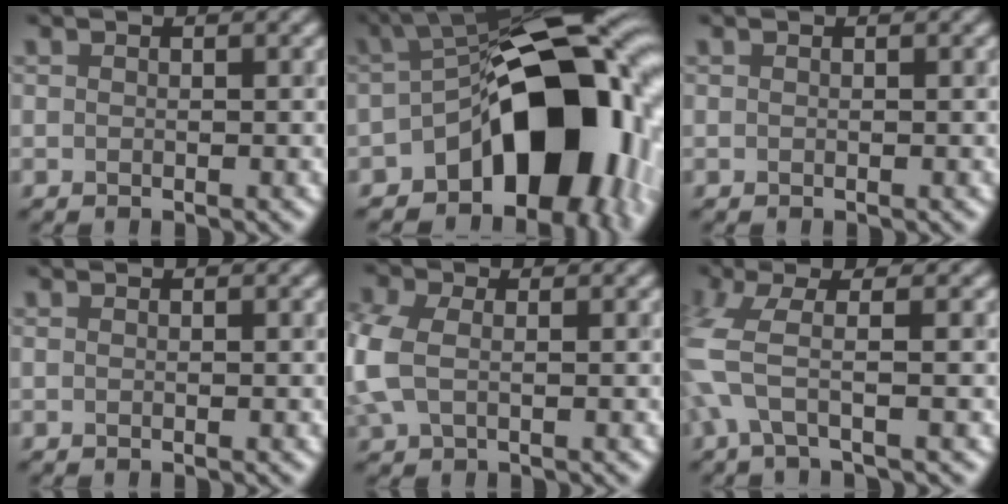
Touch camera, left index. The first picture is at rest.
{"total": 17.2, "force": [-4.9, 9.7, 13.3], "torque": [-0.141, 0.003, -0.078]}
{"total": 0.0}
{"total": 0.0}
{"total": 4.2, "force": [0.0, 2.8, 3.1], "torque": [-0.095, 0.000, -0.008]}
{"total": 4.1, "force": [-0.1, 0.9, 4.0], "torque": [-0.097, -0.004, -0.009]}